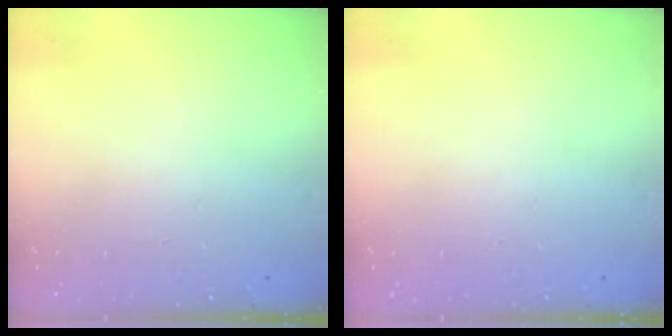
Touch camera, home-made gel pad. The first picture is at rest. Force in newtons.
{"total": 0.0}